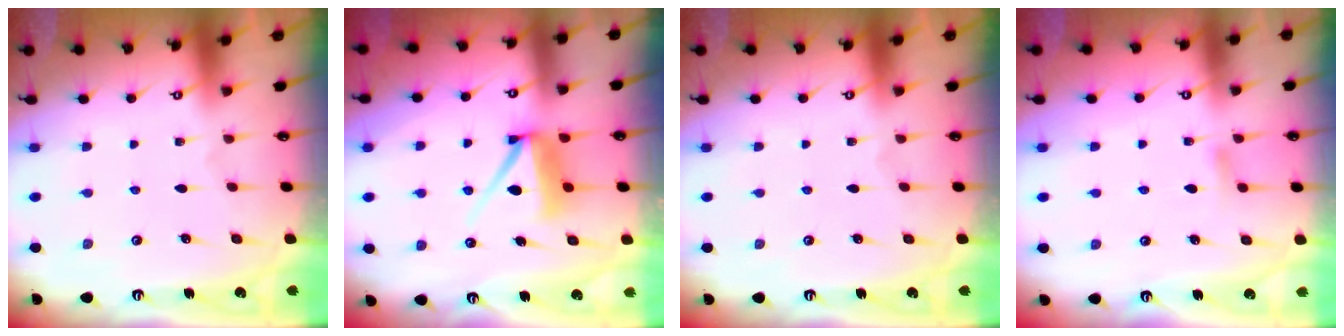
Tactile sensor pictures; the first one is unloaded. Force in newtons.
{"total": 8.3, "press": 8.2, "slide": 0.9}
{"total": 0.0}
{"total": 4.5, "press": 4.5, "slide": 0.5}